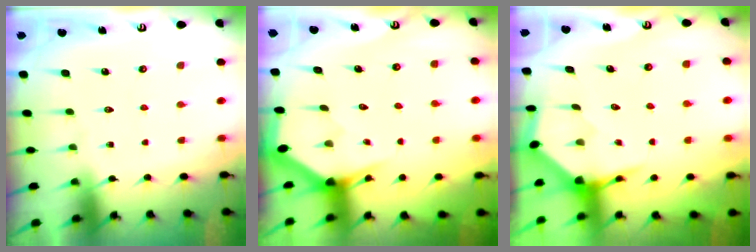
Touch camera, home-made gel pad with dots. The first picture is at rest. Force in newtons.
{"total": 2.9, "press": 2.9, "slide": 0.0}
{"total": 4.0, "press": 4.0, "slide": 0.4}